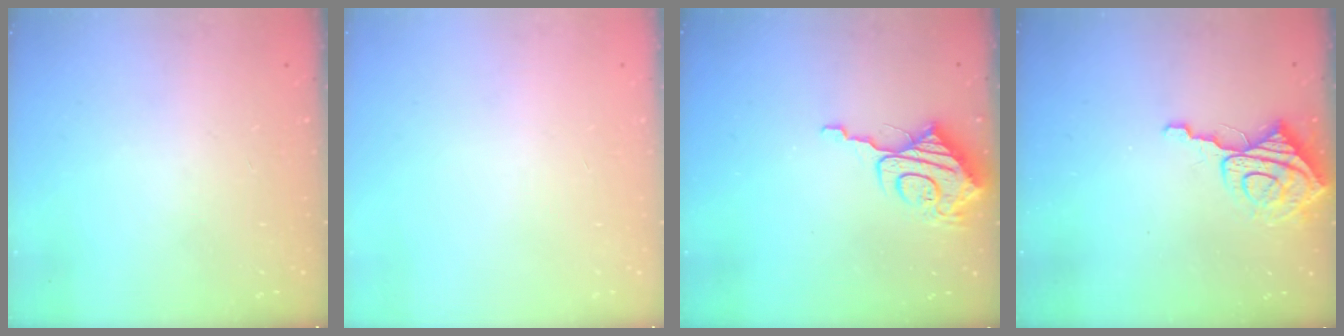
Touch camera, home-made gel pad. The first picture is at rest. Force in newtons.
{"total": 0.0}
{"total": 10.4, "press": 10.4, "slide": 1.2}
{"total": 8.2, "press": 8.1, "slide": 0.7}